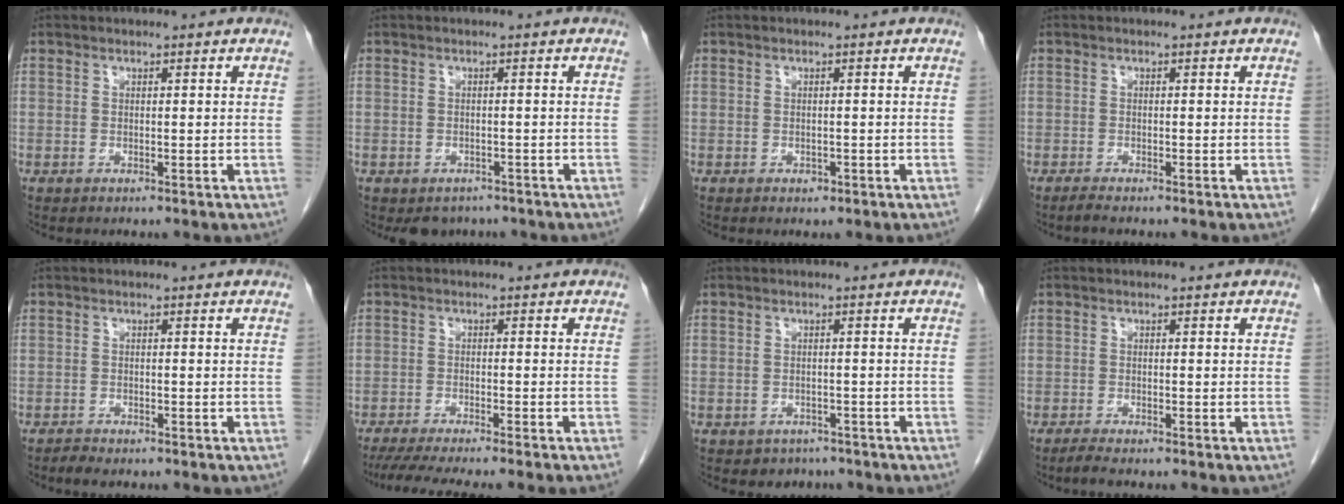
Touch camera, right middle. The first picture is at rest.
{"total": 3.6, "force": [-2.8, 2.2, 0.6], "torque": [-0.002, 0.004, -0.036]}
{"total": 0.9, "force": [-0.5, 0.6, 0.4], "torque": [-0.008, 0.001, -0.004]}
{"total": 1.0, "force": [-0.8, -0.1, 0.4], "torque": [-0.015, -0.003, -0.018]}
{"total": 1.4, "force": [-1.3, 0.2, 0.5], "torque": [-0.017, -0.004, -0.022]}
{"total": 9.9, "force": [-8.5, -1.0, 5.0], "torque": [-0.055, -0.024, -0.128]}
{"total": 3.0, "force": [-2.2, 2.0, 0.0], "torque": [-0.007, 0.008, -0.030]}
{"total": 1.5, "force": [-1.3, -0.1, 0.7], "torque": [-0.025, -0.006, -0.028]}